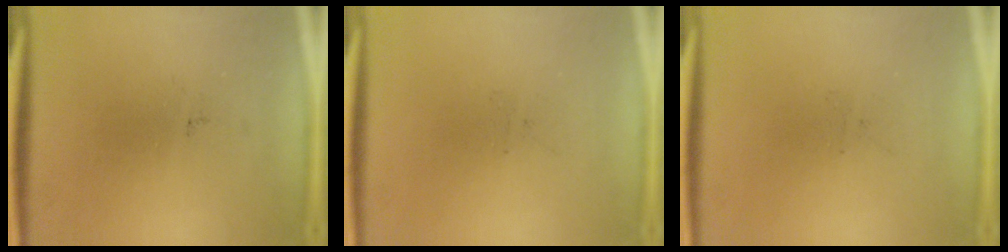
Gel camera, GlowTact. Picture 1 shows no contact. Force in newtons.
{"total": 0.0}
{"total": 0.0}